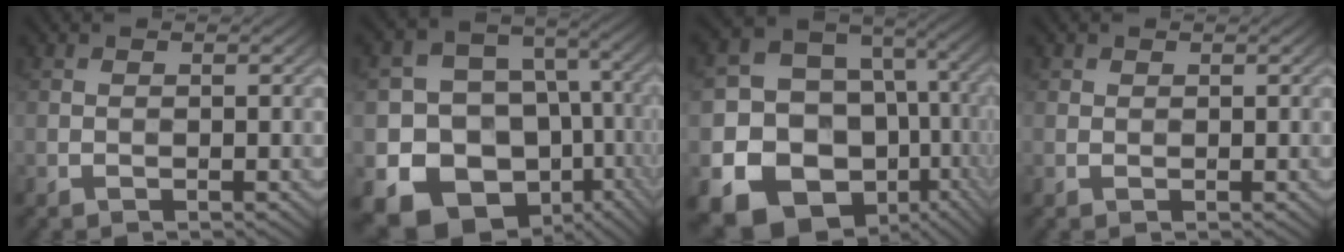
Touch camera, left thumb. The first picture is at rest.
{"total": 17.7, "force": [-6.8, 14.3, 8.0], "torque": [-0.166, -0.032, -0.110]}
{"total": 19.5, "force": [-6.6, 16.0, 9.0], "torque": [-0.205, -0.045, -0.100]}
{"total": 0.7, "force": [0.5, 0.5, 0.1], "torque": [0.001, -0.001, 0.008]}